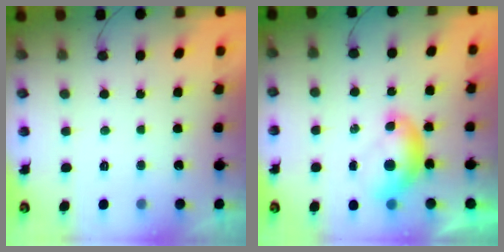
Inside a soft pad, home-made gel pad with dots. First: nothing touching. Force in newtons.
{"total": 7.2, "press": 7.1, "slide": 0.7}